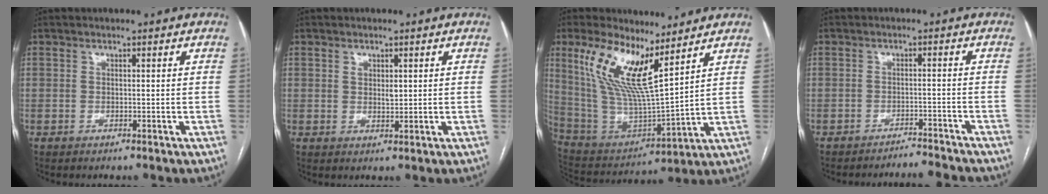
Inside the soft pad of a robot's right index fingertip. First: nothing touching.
{"total": 1.8, "force": [0.5, 1.0, 1.4], "torque": [-0.020, -0.003, 0.010]}
{"total": 15.2, "force": [8.4, 3.1, 12.3], "torque": [-0.264, 0.000, 0.170]}
{"total": 5.0, "force": [-4.9, -1.3, -0.1], "torque": [0.007, -0.003, -0.072]}